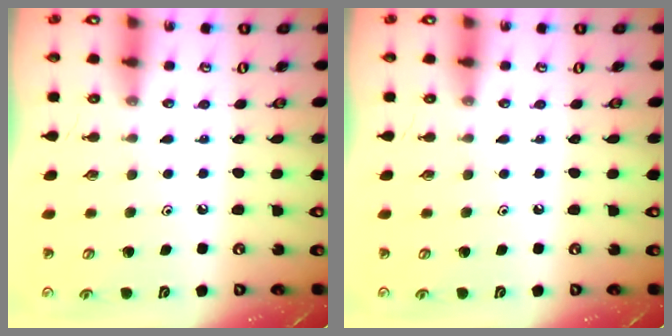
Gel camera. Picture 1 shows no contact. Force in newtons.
{"total": 0.0}